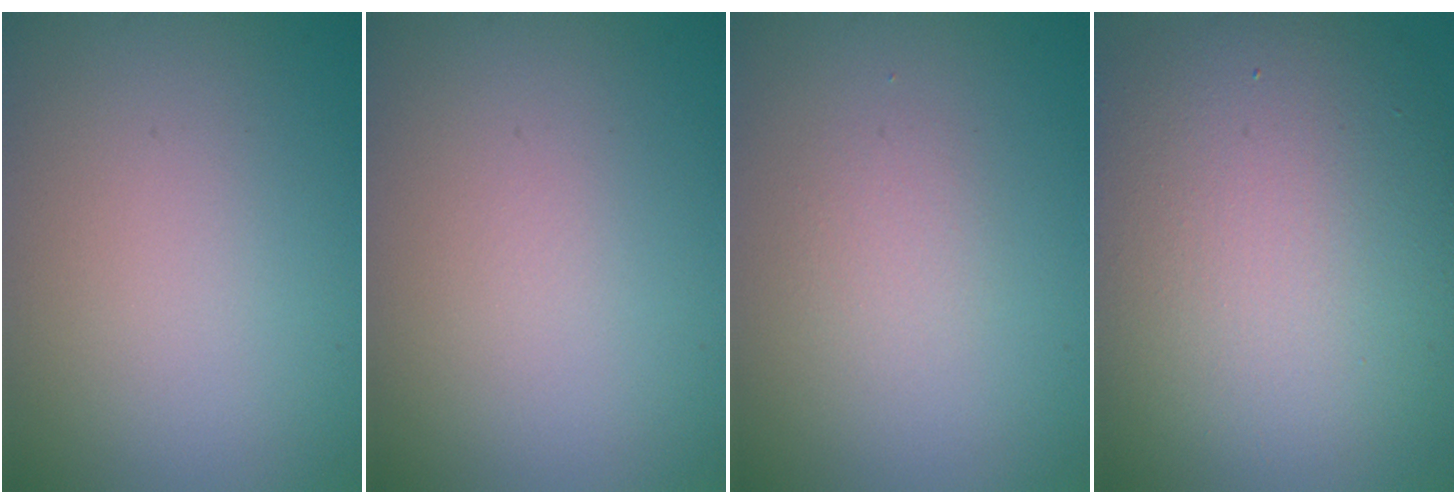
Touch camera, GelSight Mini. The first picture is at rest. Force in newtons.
{"total": 0.0}
{"total": 1.1, "press": 1.1, "slide": 0.0}
{"total": 11.9, "press": 11.8, "slide": 0.5}